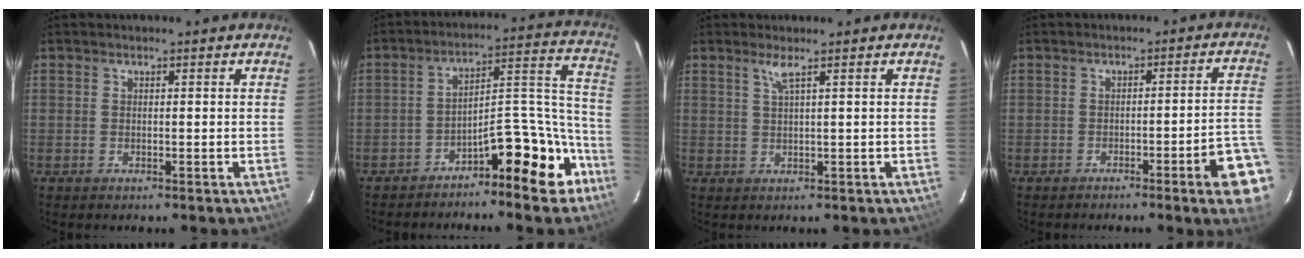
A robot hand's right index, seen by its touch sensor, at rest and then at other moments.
{"total": 13.0, "force": [-10.4, 3.5, 7.0], "torque": [-0.085, 0.072, -0.154]}
{"total": 1.8, "force": [1.1, -0.5, 1.4], "torque": [-0.026, -0.001, 0.023]}
{"total": 7.8, "force": [-4.4, 0.1, 6.5], "torque": [-0.061, 0.011, -0.049]}